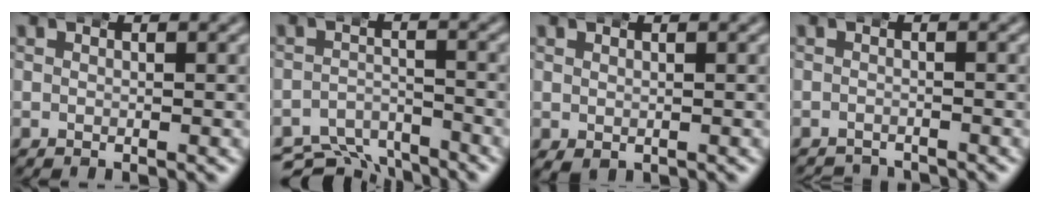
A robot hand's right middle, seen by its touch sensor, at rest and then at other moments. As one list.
[{"total": 6.6, "force": [-5.5, 3.0, 1.9], "torque": [-0.021, -0.021, -0.096]}, {"total": 1.7, "force": [-0.3, 1.3, 1.0], "torque": [-0.021, -0.008, 0.003]}, {"total": 3.2, "force": [-3.1, 0.4, 0.1], "torque": [0.000, -0.012, -0.050]}]